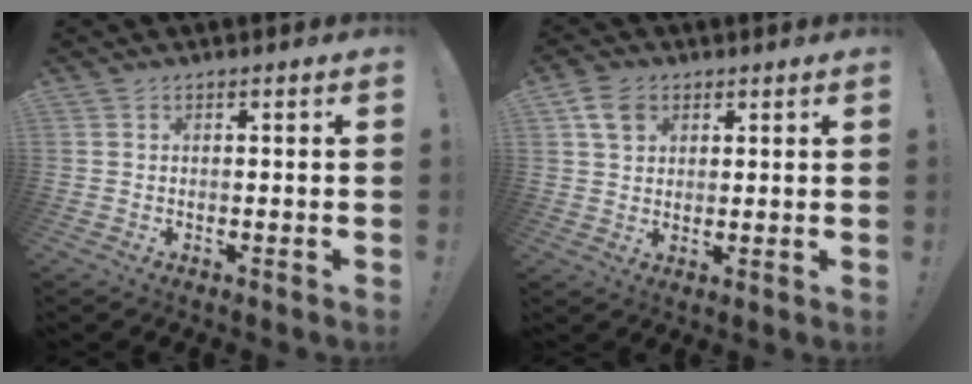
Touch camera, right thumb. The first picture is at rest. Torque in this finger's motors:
{"motor_torque": [0.63, 0.59, -0.22, 0.30, -0.03]}